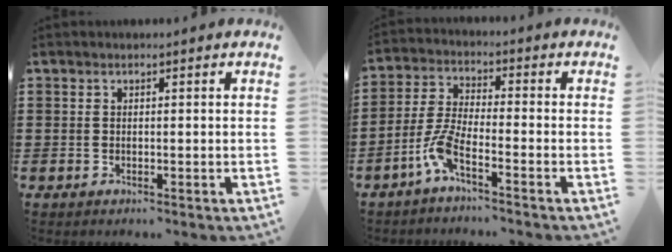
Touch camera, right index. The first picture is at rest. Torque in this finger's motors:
{"motor_torque": [1.00, 1.14, 0.56, 0.17]}